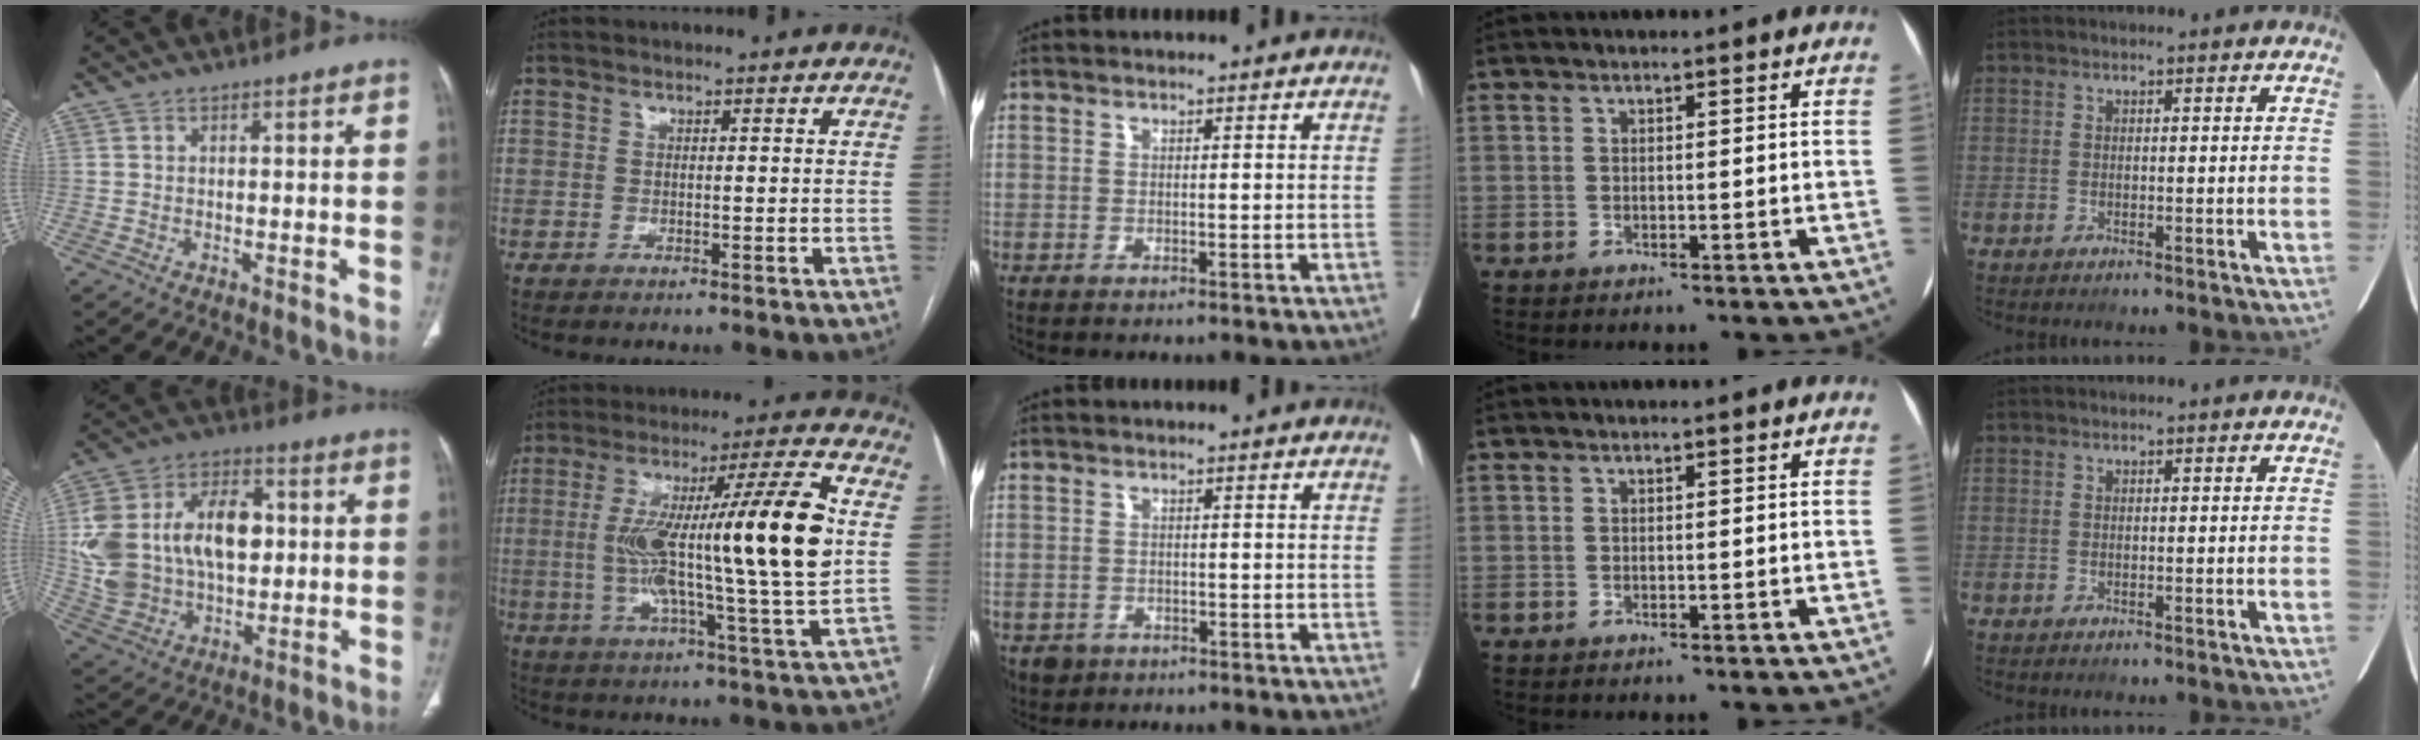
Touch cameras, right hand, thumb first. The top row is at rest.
{"thumb": {"total": 22.1, "force": [2.5, 14.6, 16.5], "torque": [-0.295, 0.016, 0.056]}, "index": {"total": 22.1, "force": [1.2, 0.3, 22.1], "torque": [-0.356, 0.016, 0.008]}, "middle": {"total": 3.4, "force": [-2.2, 2.5, 0.5], "torque": [-0.006, 0.003, -0.035]}}